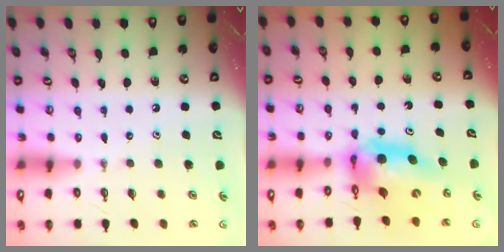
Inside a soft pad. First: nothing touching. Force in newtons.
{"total": 10.8, "press": 10.8, "slide": 1.1}